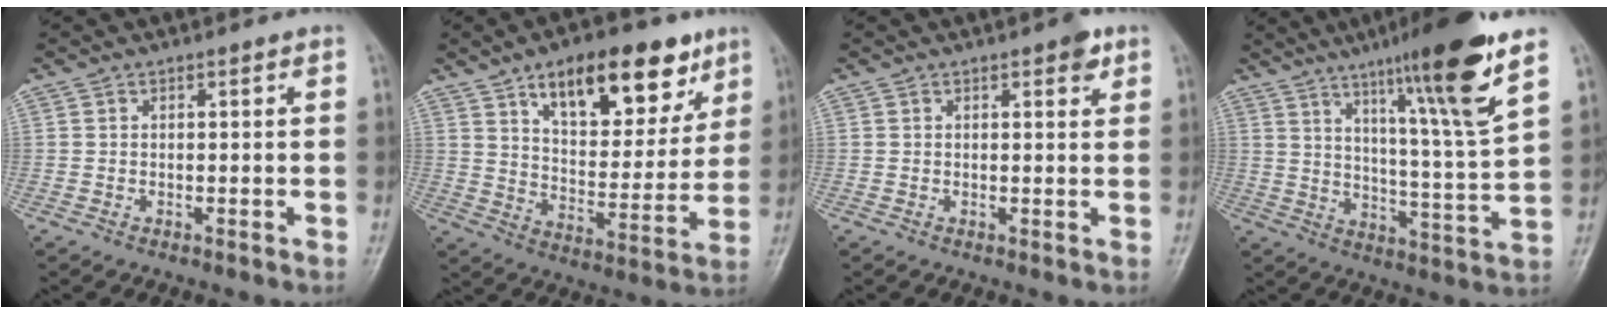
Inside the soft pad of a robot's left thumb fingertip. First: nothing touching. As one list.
[{"total": 20.0, "force": [11.3, 9.4, 13.6], "torque": [-0.148, -0.043, 0.178]}, {"total": 2.7, "force": [1.5, 1.2, 1.9], "torque": [-0.015, -0.004, 0.015]}, {"total": 18.1, "force": [10.9, 0.6, 14.4], "torque": [-0.213, -0.055, 0.168]}]